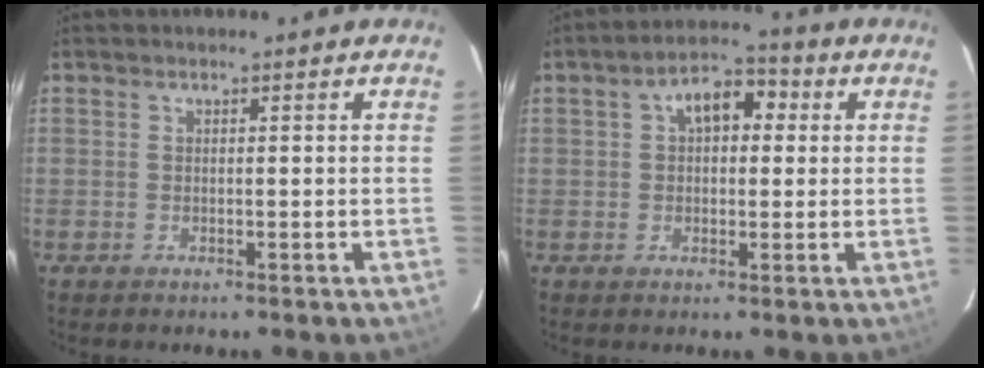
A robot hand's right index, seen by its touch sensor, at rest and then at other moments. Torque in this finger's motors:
{"motor_torque": [0.14, 0.02, 0.21, 0.06]}